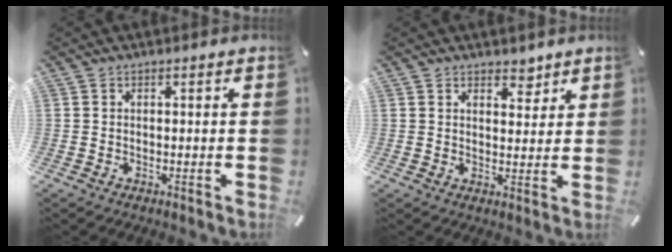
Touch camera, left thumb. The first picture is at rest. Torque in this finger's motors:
{"motor_torque": [0.01, -0.57, 0.02, 0.15, -0.08]}